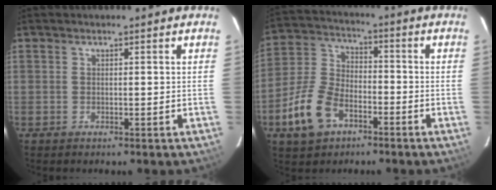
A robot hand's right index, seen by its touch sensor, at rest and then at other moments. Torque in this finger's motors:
{"motor_torque": [1.00, -0.95, 0.60, 0.14]}